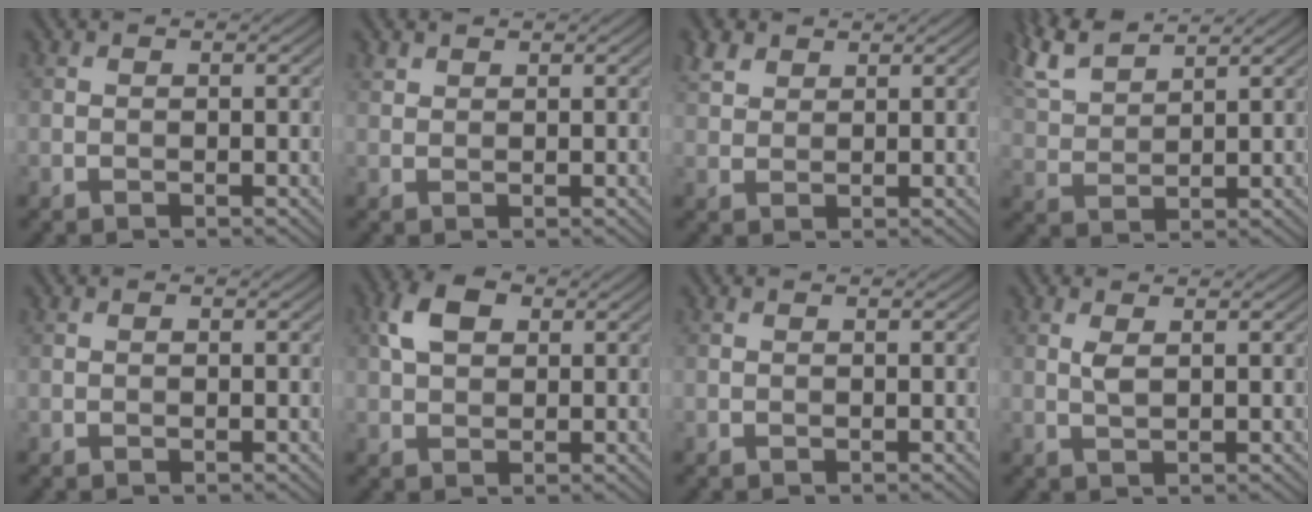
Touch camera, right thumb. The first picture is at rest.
{"total": 1.2, "force": [1.0, 0.5, 0.3], "torque": [-0.008, 0.001, 0.024]}
{"total": 3.1, "force": [2.1, 1.9, 1.3], "torque": [-0.036, 0.007, 0.045]}
{"total": 7.1, "force": [5.8, 1.6, 3.7], "torque": [-0.102, 0.020, 0.124]}
{"total": 0.0}
{"total": 4.8, "force": [1.6, 3.1, 3.3], "torque": [-0.074, 0.011, 0.024]}
{"total": 0.0}
{"total": 1.5, "force": [0.5, 0.4, 1.3], "torque": [-0.038, 0.000, 0.013]}